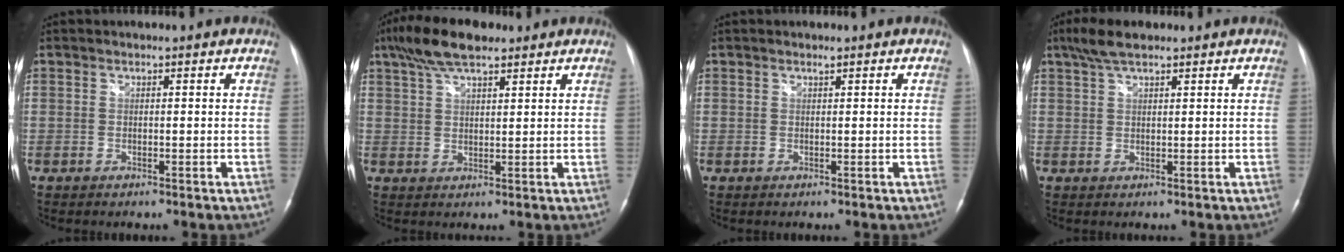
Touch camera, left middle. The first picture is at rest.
{"total": 9.8, "force": [7.1, 3.0, 6.1], "torque": [-0.124, 0.023, 0.126]}
{"total": 0.0}
{"total": 4.7, "force": [3.5, 1.3, 2.9], "torque": [-0.068, 0.016, 0.067]}